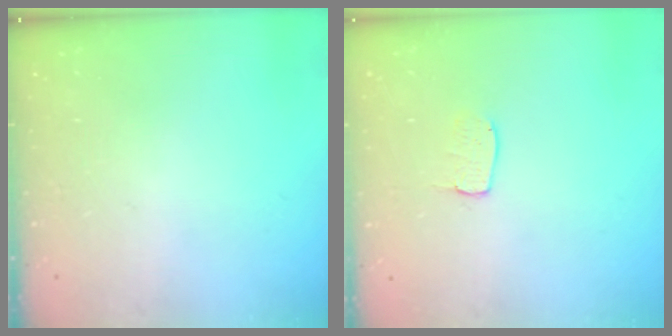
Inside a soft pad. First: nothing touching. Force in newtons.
{"total": 4.5, "press": 4.5, "slide": 0.3}